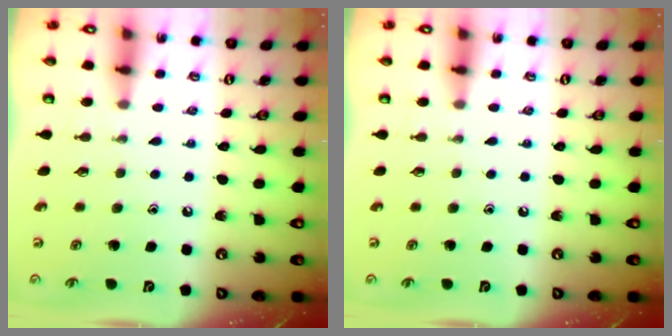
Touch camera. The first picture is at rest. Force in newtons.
{"total": 0.0}